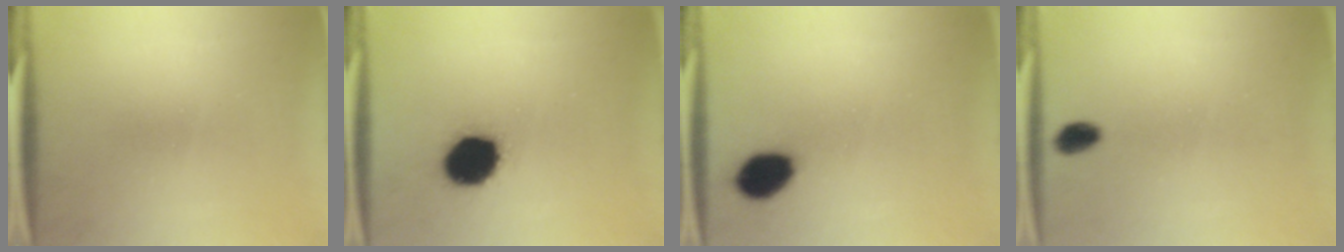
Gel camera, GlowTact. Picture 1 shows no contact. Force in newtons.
{"total": 13.7}
{"total": 8.0}
{"total": 2.7}